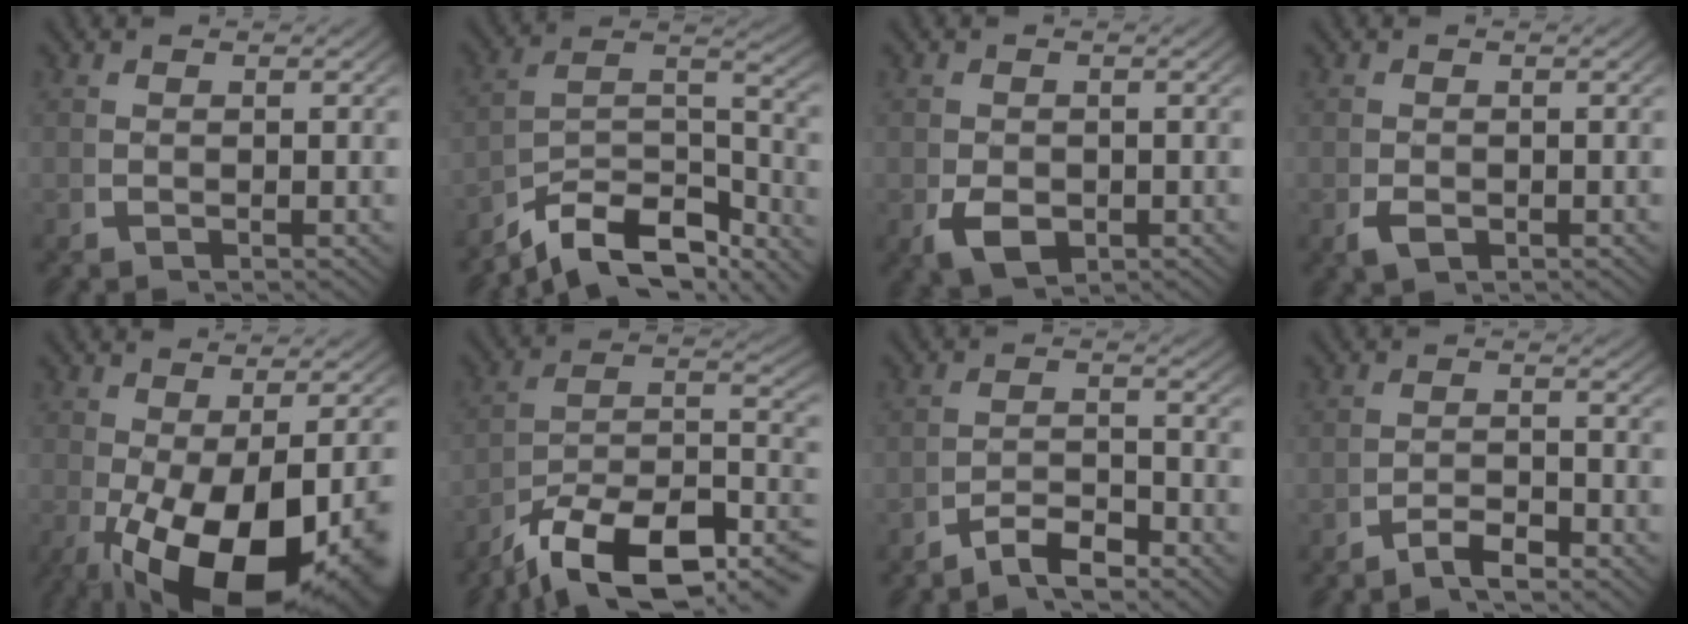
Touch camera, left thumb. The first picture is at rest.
{"total": 9.3, "force": [-3.9, 5.5, 6.4], "torque": [-0.134, -0.033, -0.053]}
{"total": 4.0, "force": [-1.2, 2.8, 2.5], "torque": [-0.053, -0.027, -0.005]}
{"total": 1.8, "force": [-0.8, 1.3, 1.1], "torque": [-0.024, -0.012, -0.007]}
{"total": 15.8, "force": [-4.7, 8.5, 12.5], "torque": [-0.224, -0.072, -0.024]}
{"total": 13.3, "force": [-4.9, 8.1, 9.3], "torque": [-0.171, -0.043, -0.063]}
{"total": 3.2, "force": [-2.7, 0.9, 1.6], "torque": [-0.018, -0.004, -0.051]}
{"total": 2.4, "force": [-2.1, 0.5, 1.2], "torque": [-0.015, -0.002, -0.042]}